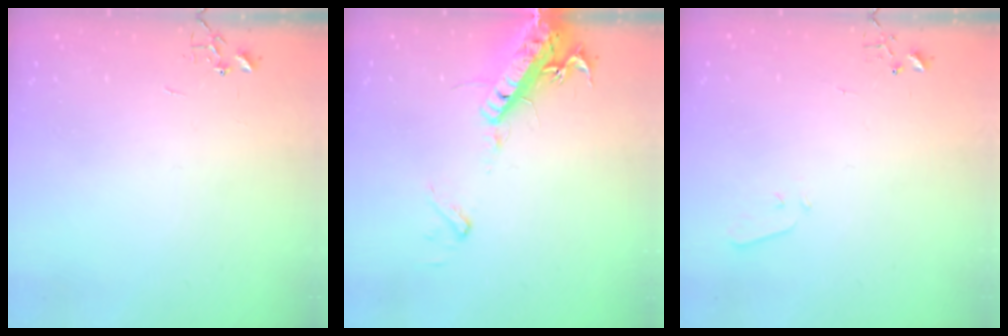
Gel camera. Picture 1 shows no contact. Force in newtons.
{"total": 18.9, "press": 18.5, "slide": 3.9}
{"total": 3.3, "press": 3.2, "slide": 0.6}